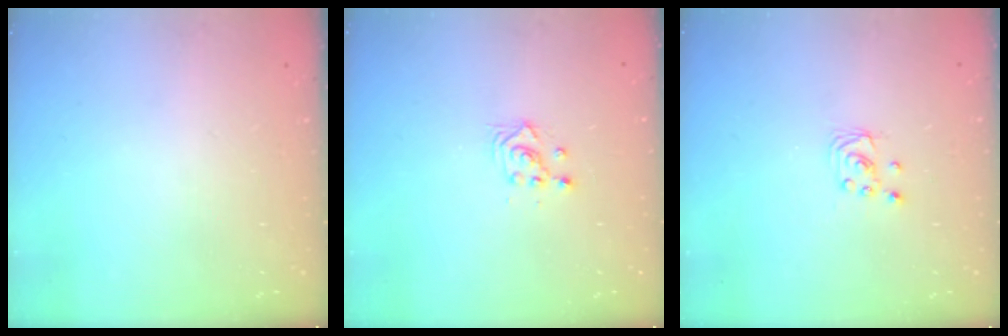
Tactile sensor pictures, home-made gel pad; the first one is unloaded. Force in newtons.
{"total": 2.3, "press": 2.3, "slide": 0.2}
{"total": 2.2, "press": 2.2, "slide": 0.2}